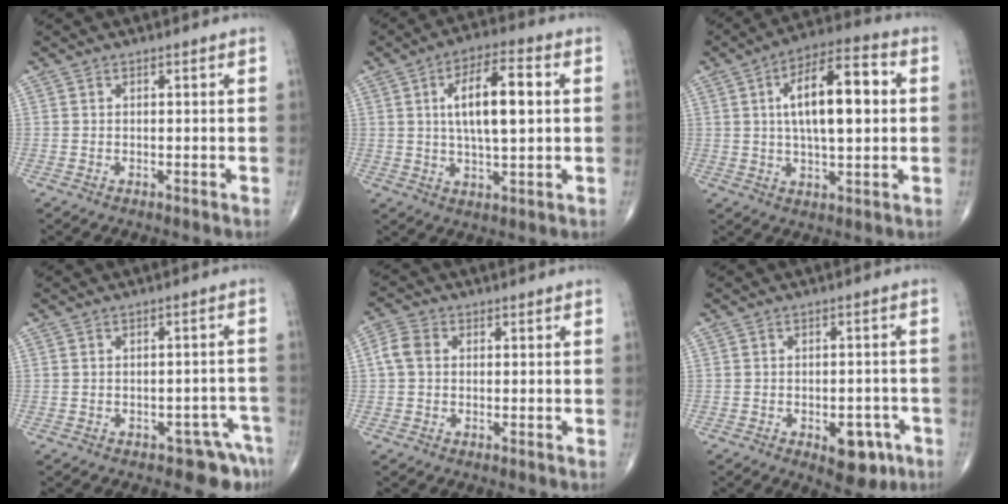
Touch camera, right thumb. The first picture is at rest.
{"total": 12.4, "force": [2.1, 4.4, 11.4], "torque": [-0.188, 0.007, 0.033]}
{"total": 15.6, "force": [2.4, 6.1, 14.2], "torque": [-0.222, 0.017, 0.035]}
{"total": 4.5, "force": [-3.3, 2.4, 2.1], "torque": [-0.006, 0.032, -0.040]}
{"total": 3.9, "force": [0.3, 3.0, 2.5], "torque": [-0.055, 0.013, 0.001]}
{"total": 7.1, "force": [-3.2, 3.8, 5.0], "torque": [-0.038, 0.016, -0.034]}